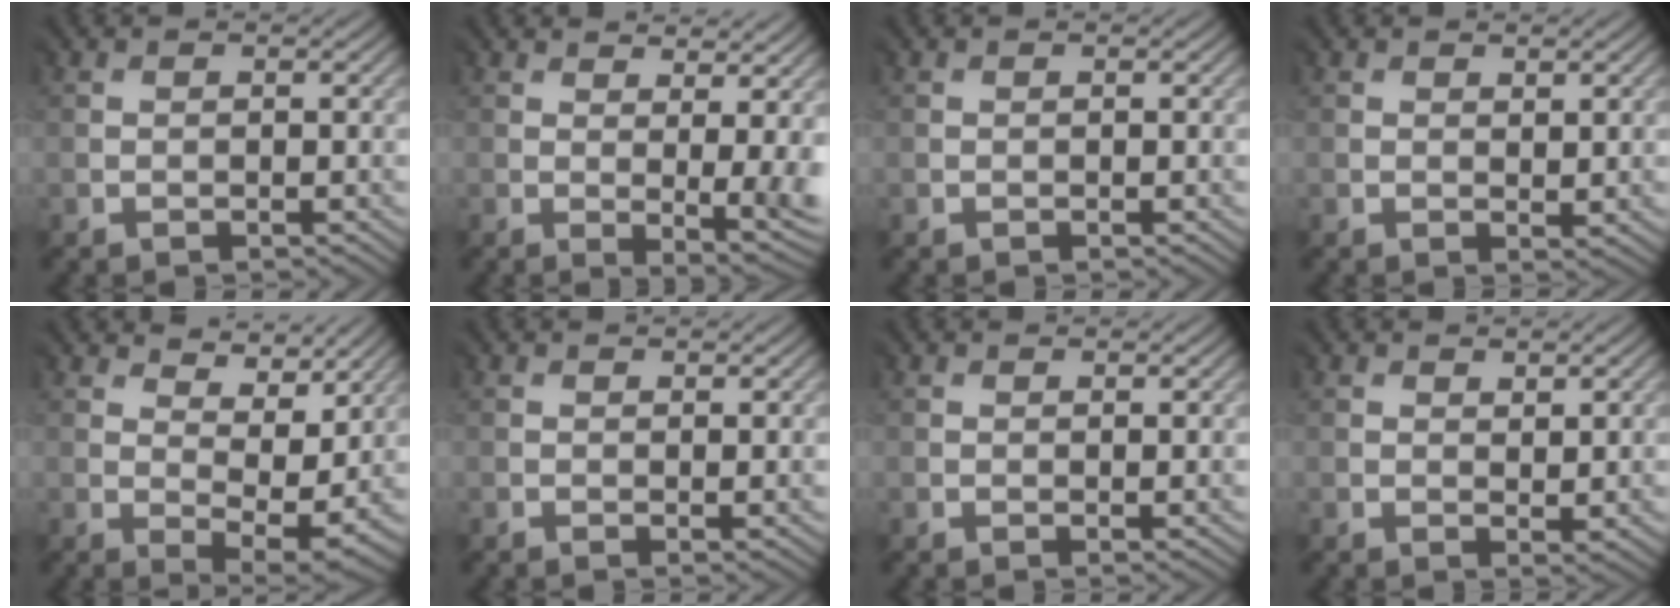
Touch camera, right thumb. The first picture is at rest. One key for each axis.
{"total": 8.9, "fx": 2.2, "fy": 3.4, "fz": 7.9, "tx": -0.098, "ty": 0.022, "tz": 0.053}
{"total": 0.0}
{"total": 1.4, "fx": 1.0, "fy": 0.7, "fz": 0.7, "tx": -0.017, "ty": -0.003, "tz": 0.022}
{"total": 8.8, "fx": 6.1, "fy": 3.7, "fz": 5.2, "tx": -0.103, "ty": -0.005, "tz": 0.097}
{"total": 1.2, "fx": 0.5, "fy": 0.2, "fz": 1.1, "tx": -0.024, "ty": 0.000, "tz": 0.008}
{"total": 1.0, "fx": 0.6, "fy": 0.2, "fz": 0.8, "tx": -0.018, "ty": -0.001, "tz": 0.010}
{"total": 1.9, "fx": 1.5, "fy": 0.8, "fz": 0.9, "tx": -0.022, "ty": -0.002, "tz": 0.032}